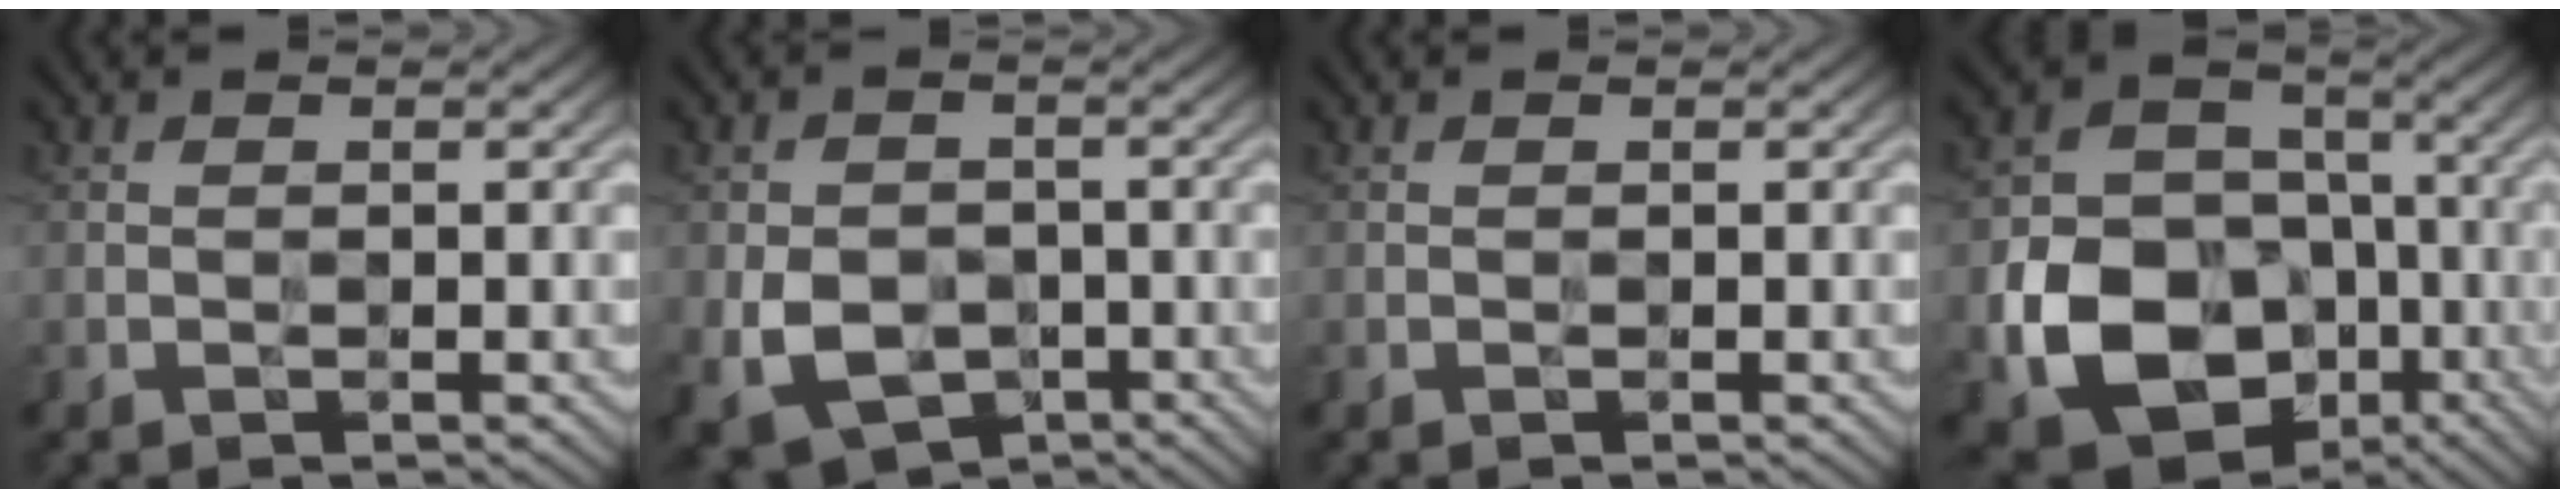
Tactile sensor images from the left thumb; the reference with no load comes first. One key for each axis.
{"total": 7.3, "fx": -2.2, "fy": 5.6, "fz": 4.2, "tx": -0.100, "ty": -0.025, "tz": -0.043}
{"total": 0.0}
{"total": 15.3, "fx": -5.2, "fy": 12.1, "fz": 7.9, "tx": -0.167, "ty": -0.053, "tz": -0.086}